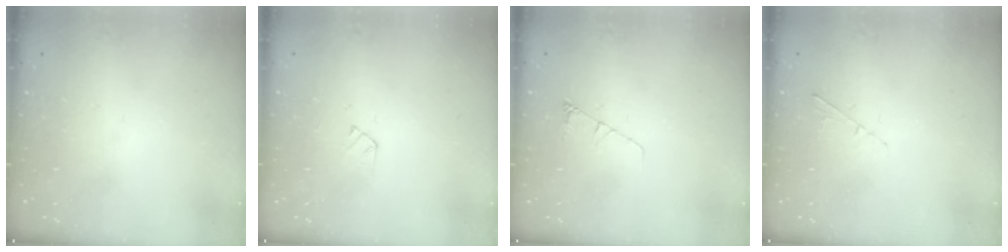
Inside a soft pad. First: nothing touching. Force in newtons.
{"total": 4.2, "press": 4.1, "slide": 0.5}
{"total": 3.8, "press": 3.8, "slide": 0.3}
{"total": 2.8, "press": 2.8, "slide": 0.4}